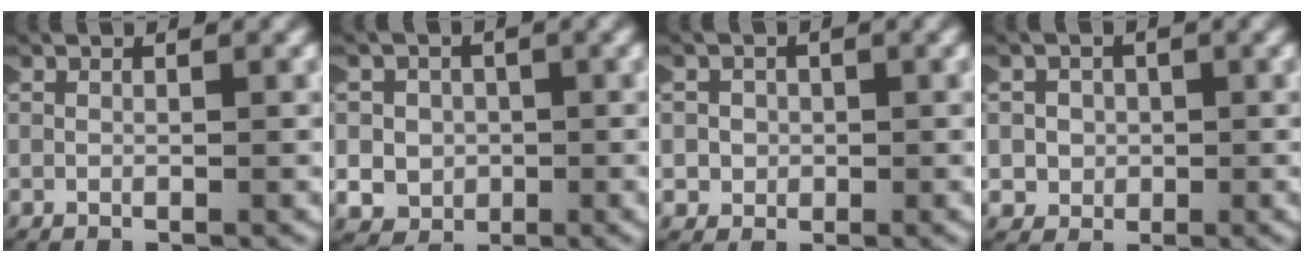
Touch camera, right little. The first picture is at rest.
{"total": 6.7, "force": [-1.3, 6.3, 1.7], "torque": [-0.055, -0.012, -0.026]}
{"total": 3.0, "force": [-0.5, 2.9, 0.5], "torque": [-0.029, 0.000, -0.015]}
{"total": 4.3, "force": [-0.7, 4.1, 1.0], "torque": [-0.042, -0.008, -0.017]}